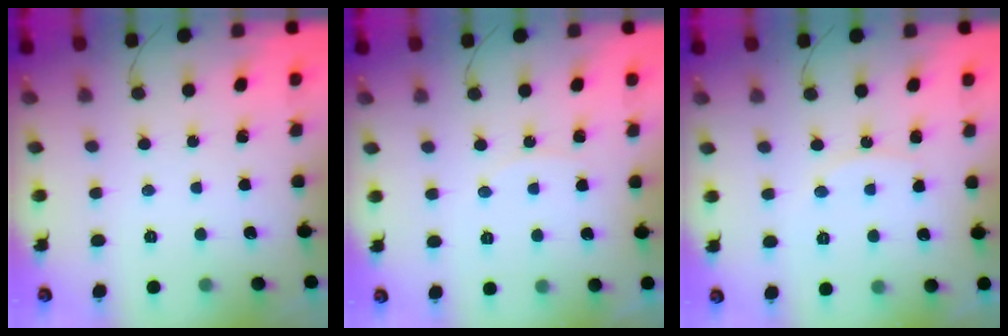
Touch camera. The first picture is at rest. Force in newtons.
{"total": 3.1, "press": 3.0, "slide": 0.6}
{"total": 7.8, "press": 7.8, "slide": 0.5}